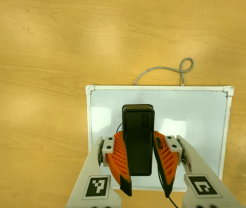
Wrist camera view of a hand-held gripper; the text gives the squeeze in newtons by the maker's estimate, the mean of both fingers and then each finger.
{"total": 8.2, "left": 6.2, "right": 10.3}